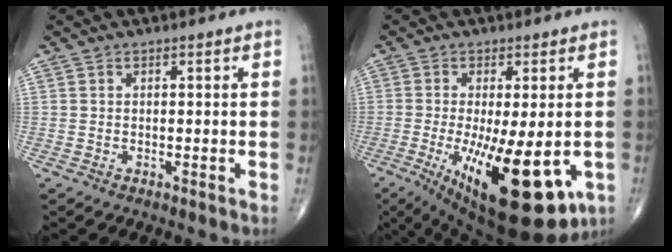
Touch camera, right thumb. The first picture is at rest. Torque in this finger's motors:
{"motor_torque": [-0.22, 1.23, 1.08, 0.50, 0.57]}